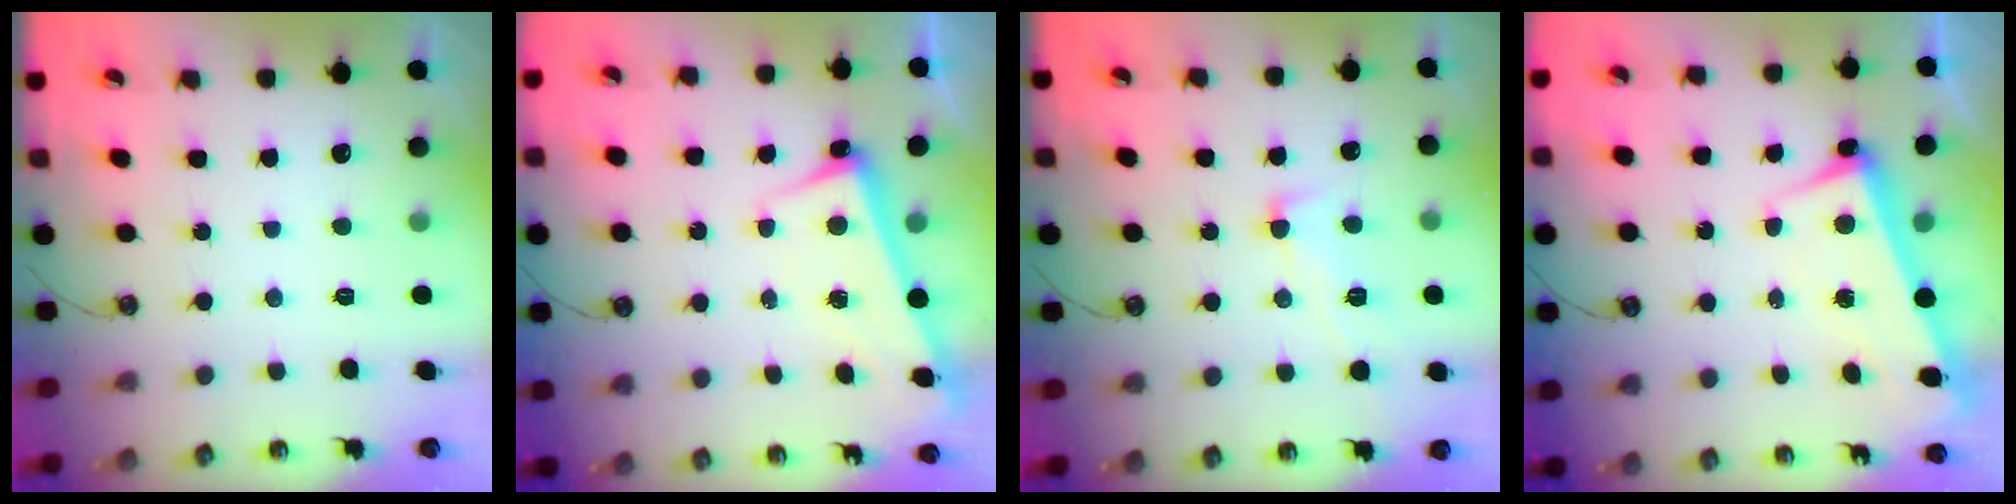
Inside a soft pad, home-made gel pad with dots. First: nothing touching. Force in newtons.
{"total": 2.5, "press": 2.4, "slide": 0.9}
{"total": 2.9, "press": 2.9, "slide": 0.4}
{"total": 1.9, "press": 1.6, "slide": 0.9}